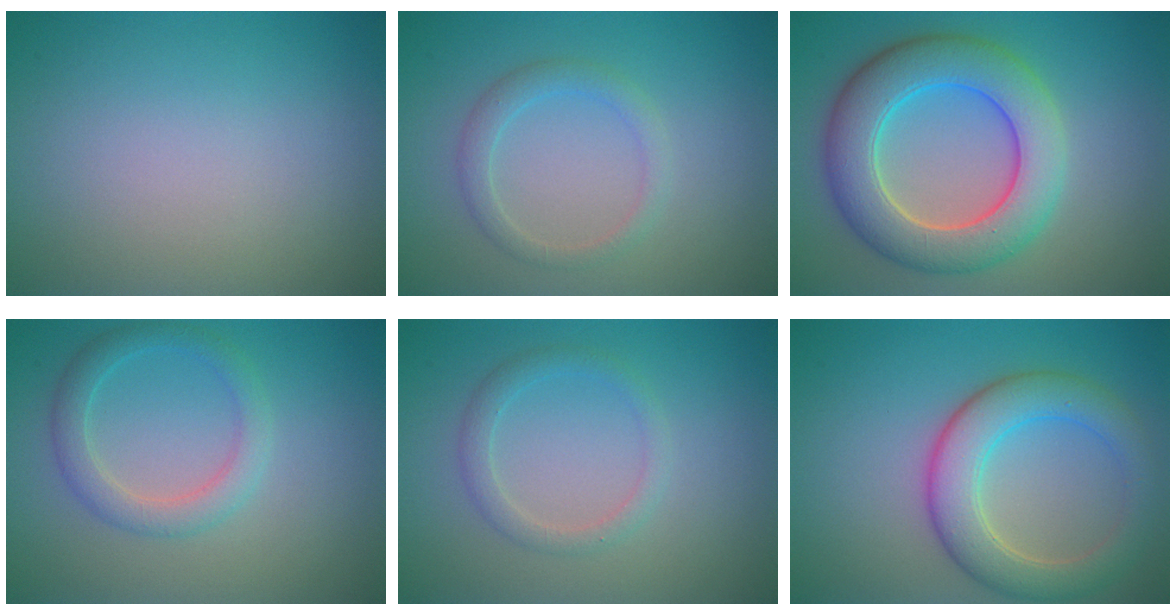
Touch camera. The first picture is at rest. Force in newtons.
{"total": 2.0, "press": 2.0, "slide": 0.3}
{"total": 8.4, "press": 8.4, "slide": 0.4}
{"total": 2.9, "press": 2.9, "slide": 0.1}
{"total": 1.9, "press": 1.9, "slide": 0.1}
{"total": 5.8, "press": 5.8, "slide": 0.4}